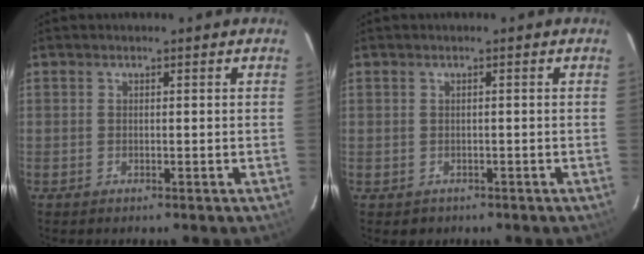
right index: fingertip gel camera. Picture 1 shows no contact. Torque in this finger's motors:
{"motor_torque": [-0.79, -0.56, -0.59, -0.21]}